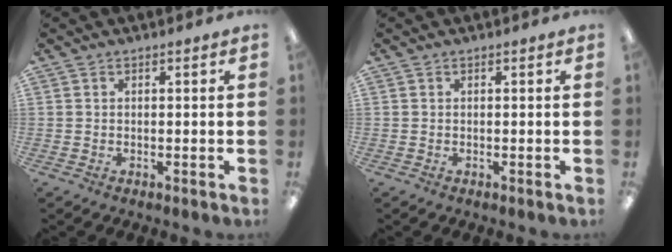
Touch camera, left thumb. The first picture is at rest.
{"total": 0.0}